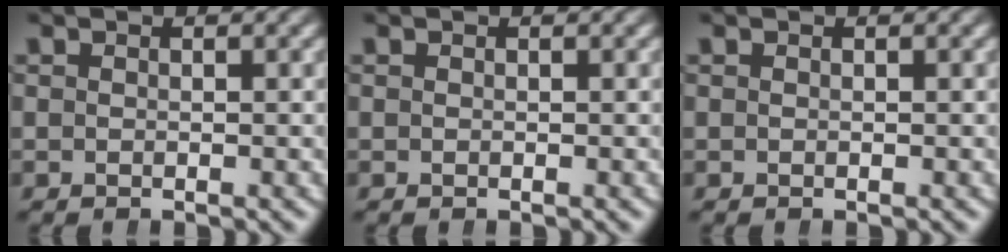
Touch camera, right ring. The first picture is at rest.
{"total": 0.0}
{"total": 0.0}